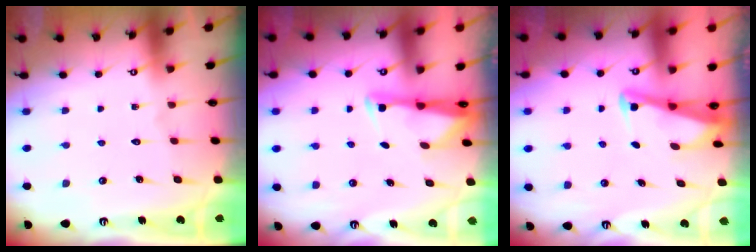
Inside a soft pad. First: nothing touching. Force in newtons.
{"total": 2.6, "press": 2.6, "slide": 0.4}
{"total": 2.7, "press": 2.6, "slide": 0.3}